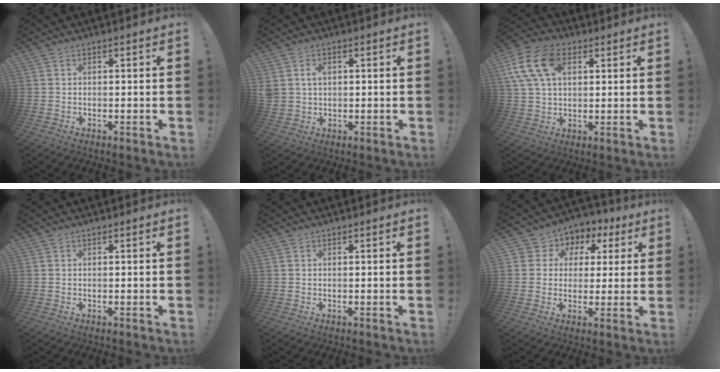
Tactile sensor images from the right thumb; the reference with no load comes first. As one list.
[{"total": 4.3, "force": [1.3, 3.3, 2.3], "torque": [-0.041, 0.003, 0.023]}, {"total": 15.1, "force": [5.4, 9.7, 10.2], "torque": [-0.201, -0.004, 0.104]}, {"total": 0.0}, {"total": 0.0}, {"total": 6.7, "force": [0.3, 6.3, 2.0], "torque": [-0.031, -0.003, 0.011]}]